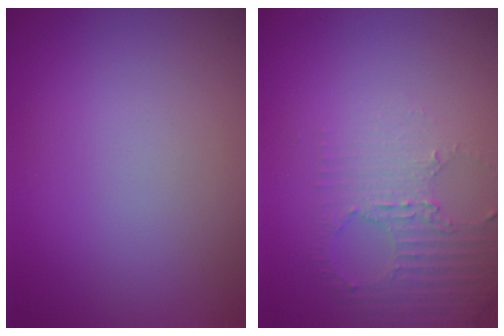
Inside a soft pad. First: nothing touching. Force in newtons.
{"total": 2.6, "press": 1.9, "slide": 1.9}